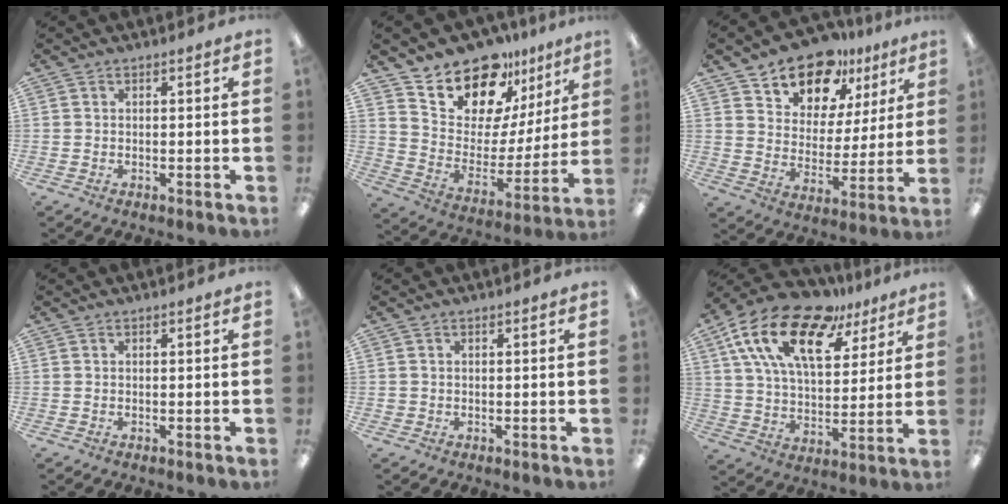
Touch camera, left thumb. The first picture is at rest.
{"total": 16.6, "force": [14.5, 7.2, 3.8], "torque": [-0.088, -0.130, 0.262]}
{"total": 14.4, "force": [11.6, 7.7, 3.6], "torque": [-0.065, -0.089, 0.216]}
{"total": 0.0}
{"total": 0.9, "force": [0.2, 0.8, 0.4], "torque": [-0.009, 0.005, 0.003]}
{"total": 20.7, "force": [12.4, 10.2, 13.1], "torque": [-0.247, -0.053, 0.219]}